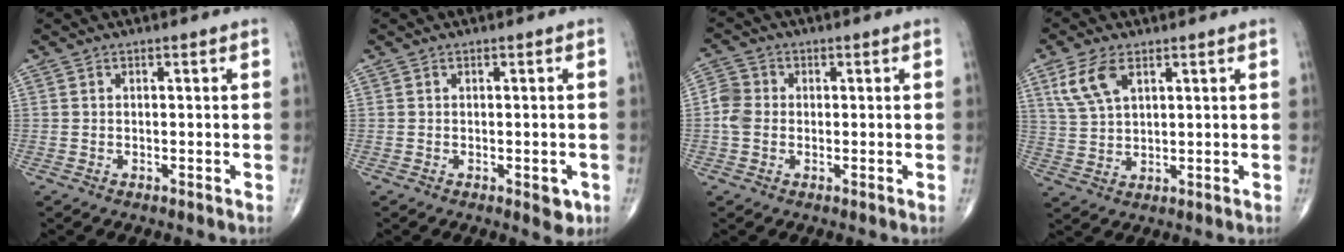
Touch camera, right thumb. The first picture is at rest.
{"total": 2.9, "force": [-1.0, 1.4, 2.3], "torque": [-0.011, -0.001, -0.008]}
{"total": 4.3, "force": [-0.4, 3.6, 2.3], "torque": [-0.049, 0.009, -0.015]}
{"total": 7.3, "force": [3.5, 3.7, 5.2], "torque": [-0.106, -0.006, 0.077]}